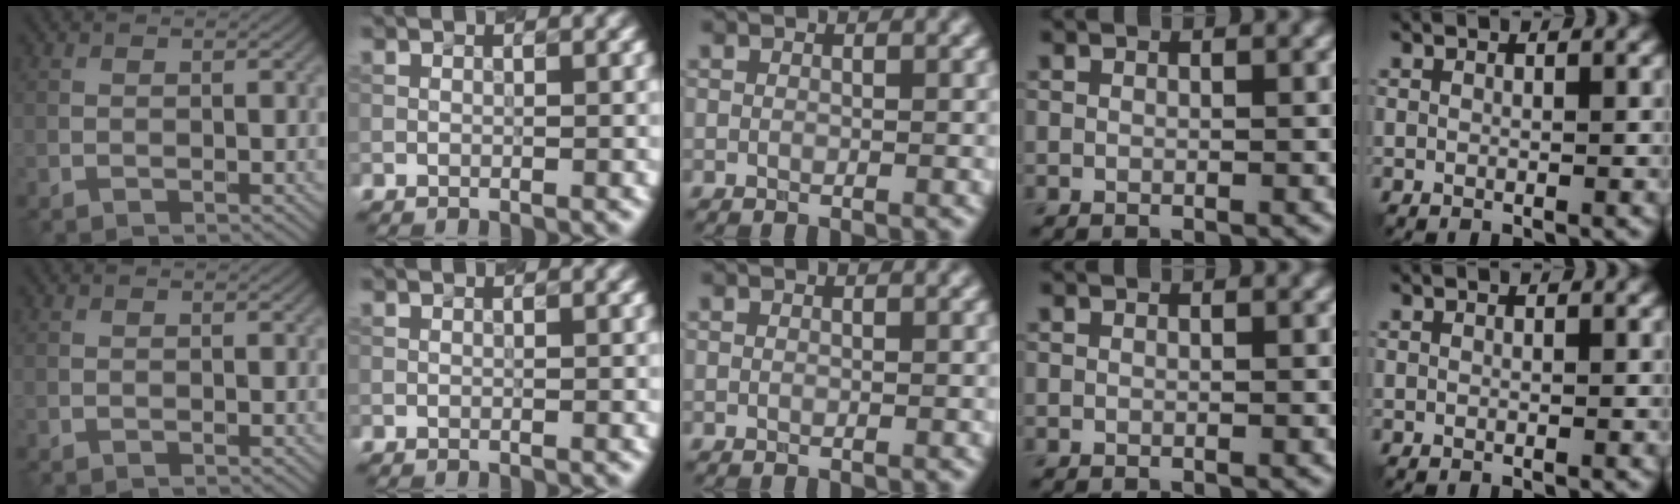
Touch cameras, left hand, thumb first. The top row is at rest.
{}